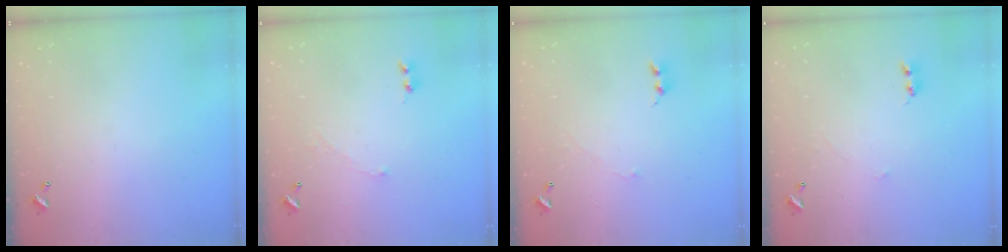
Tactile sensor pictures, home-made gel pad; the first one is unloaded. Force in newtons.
{"total": 2.1, "press": 2.0, "slide": 0.7}
{"total": 2.0, "press": 1.9, "slide": 0.7}
{"total": 0.9, "press": 0.8, "slide": 0.3}